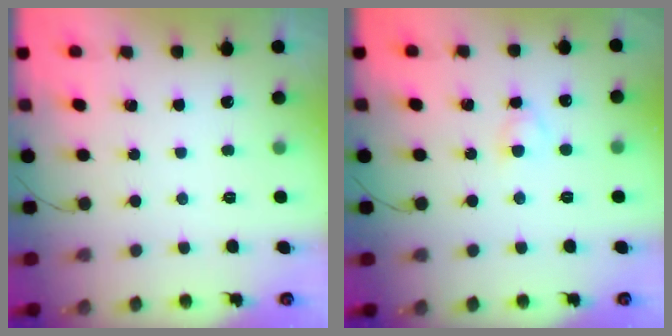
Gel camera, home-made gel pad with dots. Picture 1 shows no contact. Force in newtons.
{"total": 2.9, "press": 2.7, "slide": 1.1}